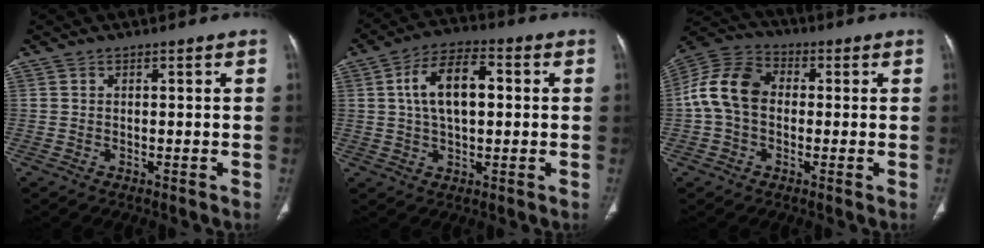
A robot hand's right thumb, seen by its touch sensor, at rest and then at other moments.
{"total": 11.2, "force": [1.6, 5.9, 9.3], "torque": [-0.157, 0.018, 0.023]}
{"total": 11.6, "force": [-0.1, 8.4, 8.0], "torque": [-0.152, 0.034, -0.013]}